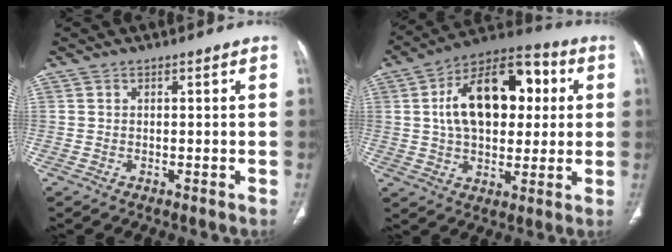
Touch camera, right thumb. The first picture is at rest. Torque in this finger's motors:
{"motor_torque": [2.16, 2.40, 1.60, 0.14, 0.48]}